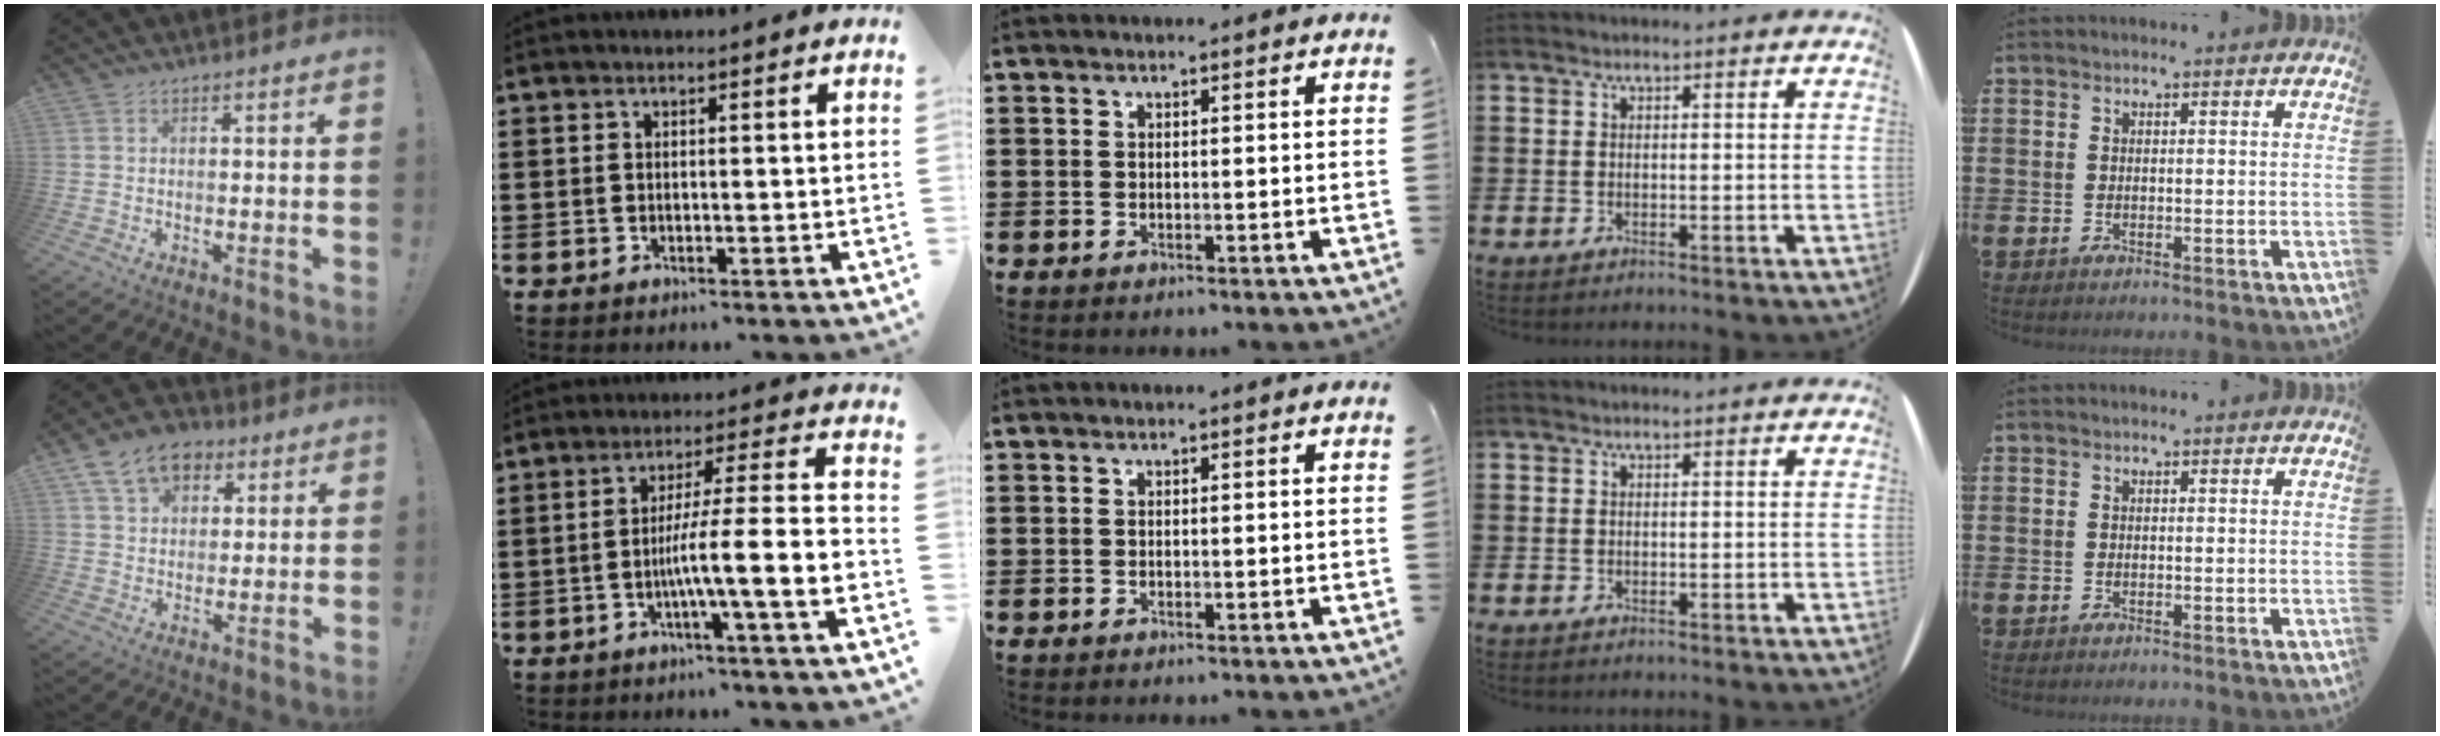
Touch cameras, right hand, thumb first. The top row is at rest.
{"thumb": {"total": 12.4, "force": [6.3, 8.9, 6.0], "torque": [-0.092, -0.022, 0.123]}, "index": {"total": 8.8, "force": [-3.2, 0.2, 8.2], "torque": [-0.143, -0.013, -0.064]}}